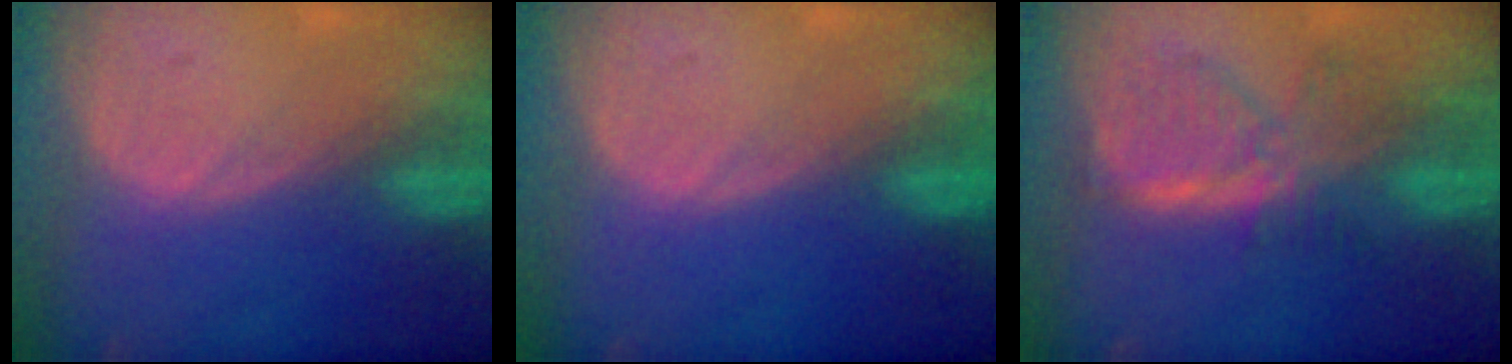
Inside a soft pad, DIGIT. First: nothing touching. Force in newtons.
{"total": 0.0}
{"total": 7.5, "press": 6.8, "slide": 3.1}